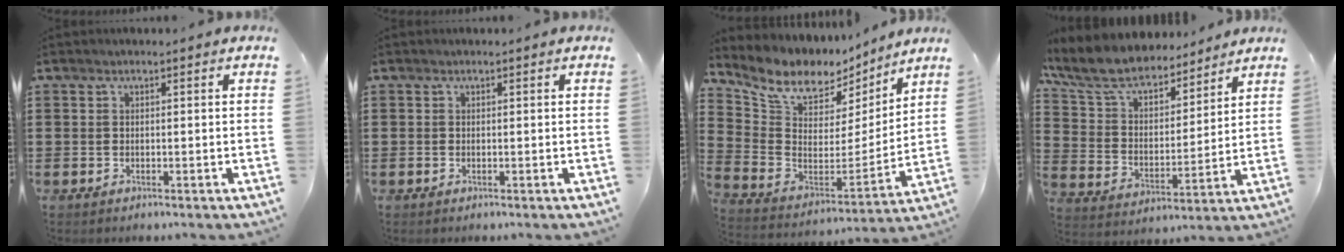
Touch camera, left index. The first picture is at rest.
{"total": 0.0}
{"total": 9.8, "force": [7.8, 4.6, 3.8], "torque": [-0.111, -0.049, 0.139]}
{"total": 9.1, "force": [8.1, 2.6, 3.3], "torque": [-0.102, -0.045, 0.144]}